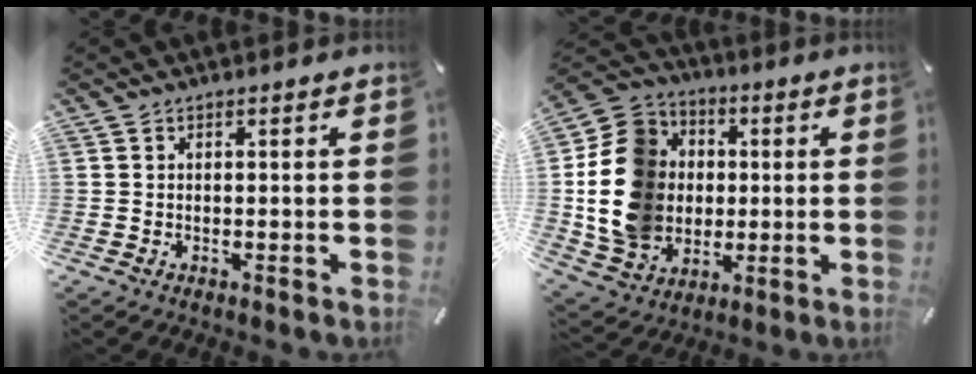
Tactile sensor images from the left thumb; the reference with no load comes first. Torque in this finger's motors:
{"motor_torque": [2.51, 2.51, 0.58, -0.06, 0.75]}